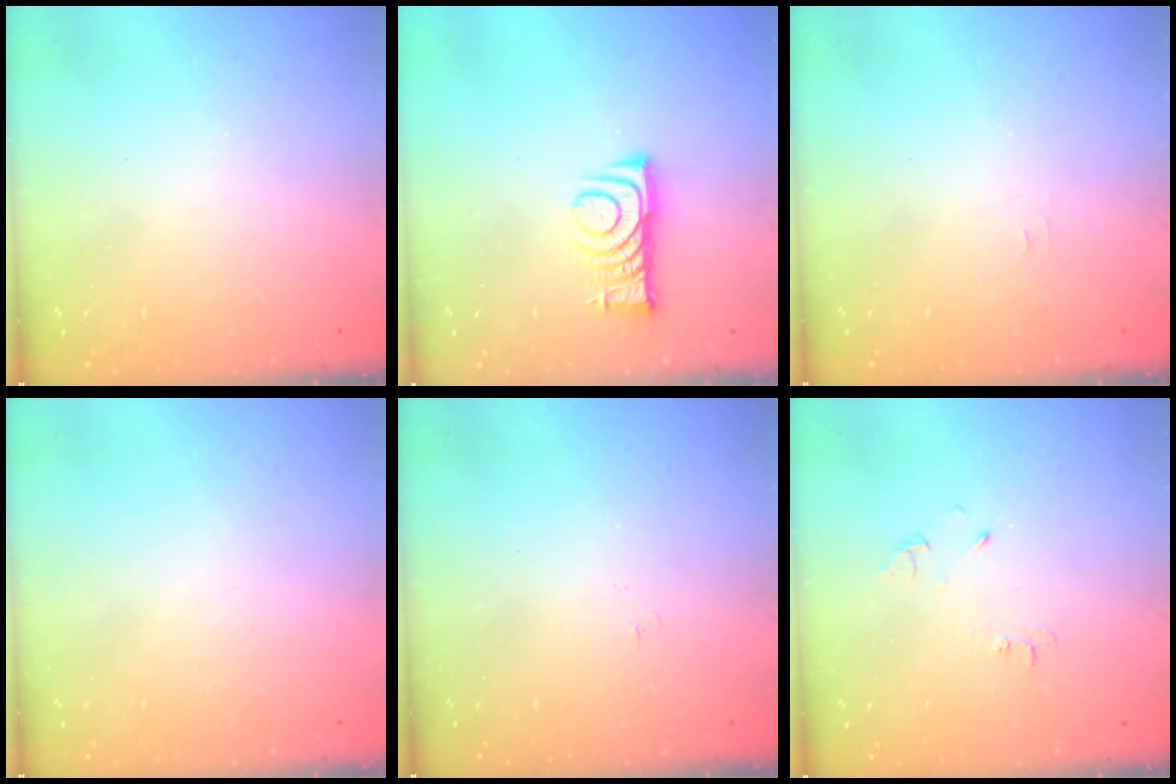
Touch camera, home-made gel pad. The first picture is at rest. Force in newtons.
{"total": 8.7, "press": 8.7, "slide": 0.5}
{"total": 3.6, "press": 3.6, "slide": 0.3}
{"total": 1.6, "press": 1.6, "slide": 0.1}
{"total": 3.0, "press": 3.0, "slide": 0.3}
{"total": 4.4, "press": 4.4, "slide": 0.6}